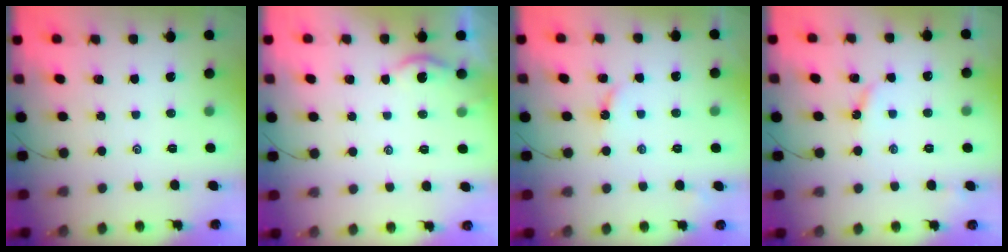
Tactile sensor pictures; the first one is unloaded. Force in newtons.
{"total": 2.2, "press": 2.2, "slide": 0.3}
{"total": 2.8, "press": 2.8, "slide": 0.2}
{"total": 3.3, "press": 3.3, "slide": 0.3}